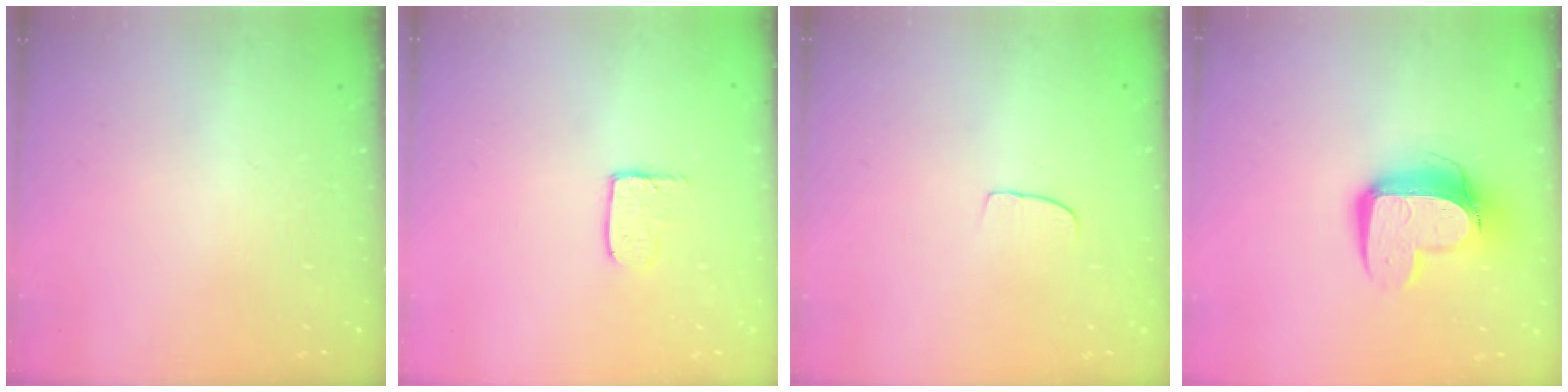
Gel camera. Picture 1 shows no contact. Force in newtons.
{"total": 4.0, "press": 4.0, "slide": 0.4}
{"total": 3.7, "press": 3.7, "slide": 0.3}
{"total": 13.9, "press": 13.8, "slide": 1.4}